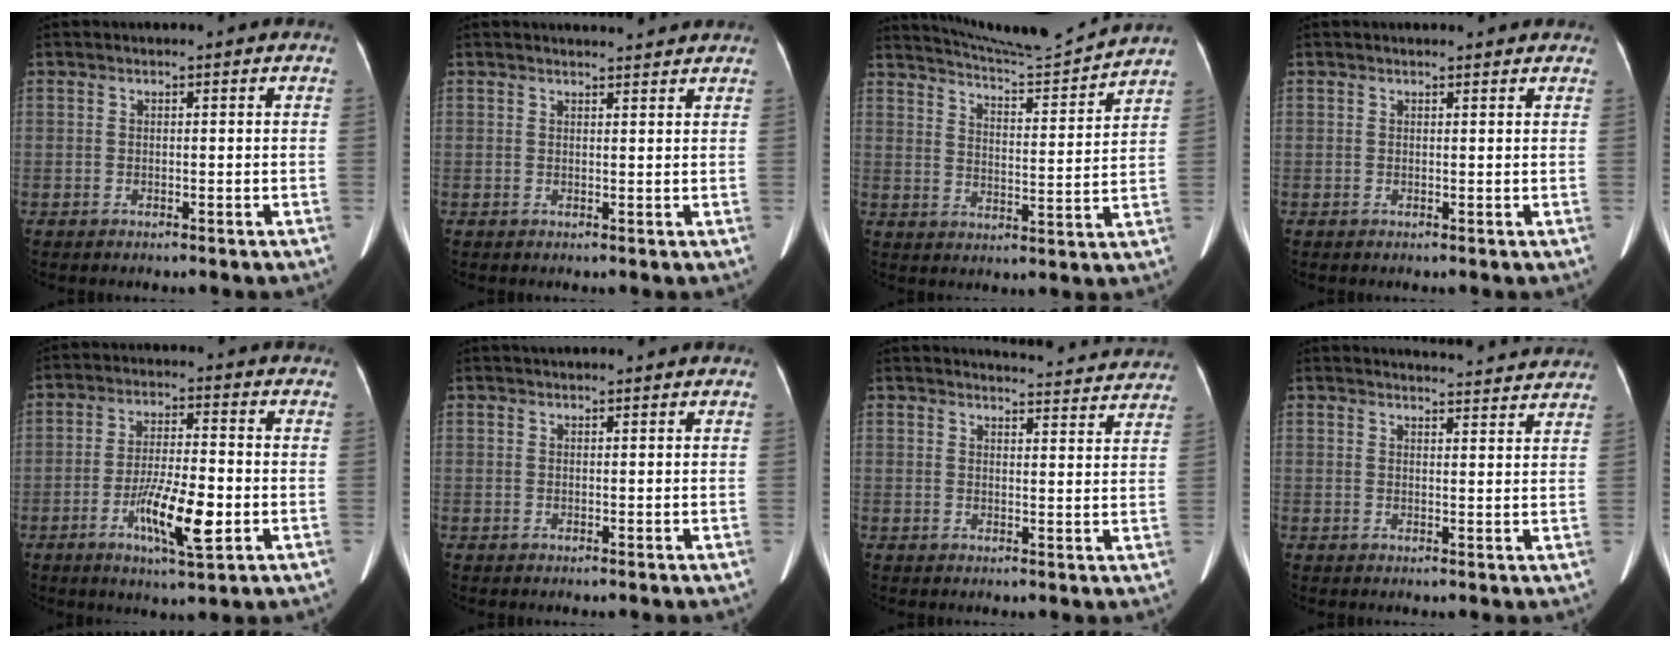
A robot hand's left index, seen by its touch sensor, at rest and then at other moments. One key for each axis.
{"total": 4.3, "fx": 4.2, "fy": 0.3, "fz": 0.9, "tx": -0.015, "ty": 0.014, "tz": 0.047}
{"total": 12.2, "fx": 11.8, "fy": -2.0, "fz": 2.1, "tx": -0.045, "ty": -0.029, "tz": 0.180}
{"total": 3.4, "fx": 3.2, "fy": 0.9, "fz": 0.9, "tx": -0.011, "ty": 0.014, "tz": 0.030}
{"total": 9.2, "fx": -3.0, "fy": 1.5, "fz": 8.6, "tx": -0.157, "ty": -0.010, "tz": -0.053}
{"total": 3.1, "fx": 2.7, "fy": 0.6, "fz": 1.5, "tx": -0.016, "ty": 0.033, "tz": 0.037}
{"total": 13.9, "fx": 13.6, "fy": 1.5, "fz": 2.0, "tx": 0.000, "ty": -0.032, "tz": 0.135}
{"total": 11.0, "fx": 10.8, "fy": 0.8, "fz": 2.0, "tx": -0.011, "ty": -0.002, "tz": 0.109}